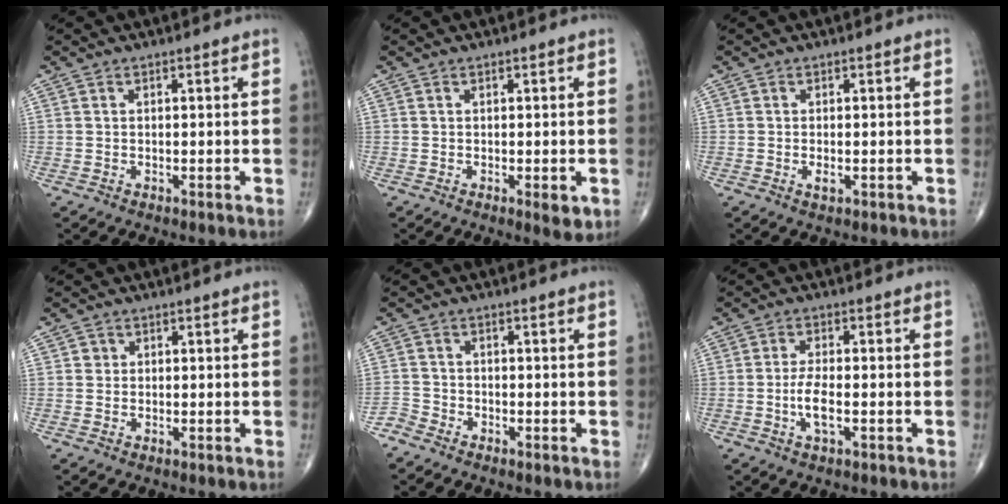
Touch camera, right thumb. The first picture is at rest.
{"total": 2.8, "force": [-0.7, 0.8, 2.6], "torque": [-0.030, -0.007, -0.007]}
{"total": 1.4, "force": [-0.4, 0.6, 1.2], "torque": [-0.021, -0.002, -0.008]}
{"total": 1.3, "force": [0.2, 1.2, 0.2], "torque": [0.005, 0.001, 0.001]}
{"total": 2.4, "force": [-2.2, 1.1, -0.1], "torque": [0.005, 0.002, -0.051]}
{"total": 4.6, "force": [-1.2, 1.6, 4.1], "torque": [-0.083, 0.004, -0.024]}